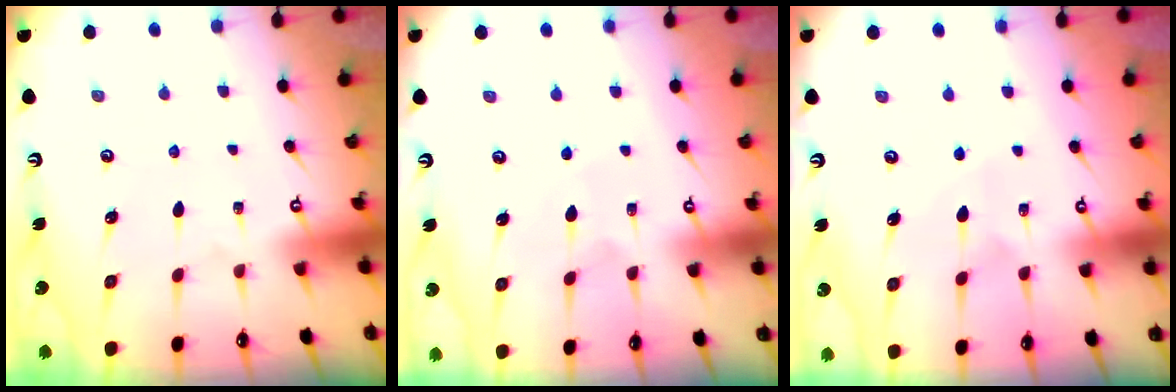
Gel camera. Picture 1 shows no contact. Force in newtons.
{"total": 3.4, "press": 3.4, "slide": 0.4}
{"total": 5.8, "press": 5.8, "slide": 0.2}